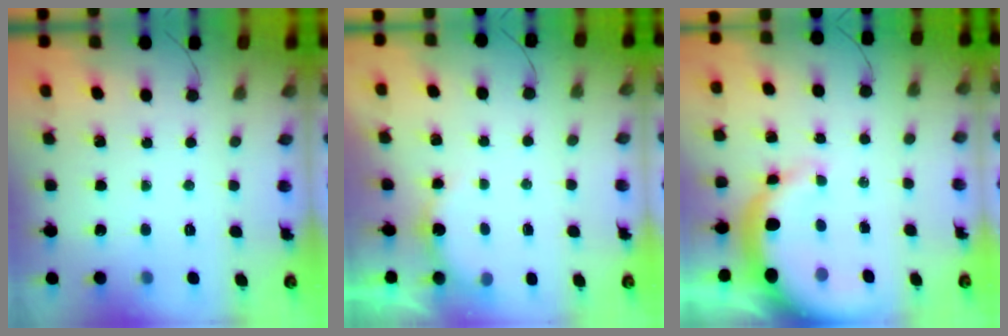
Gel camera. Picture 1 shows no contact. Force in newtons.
{"total": 3.9, "press": 3.9, "slide": 0.3}
{"total": 10.6, "press": 10.3, "slide": 2.3}